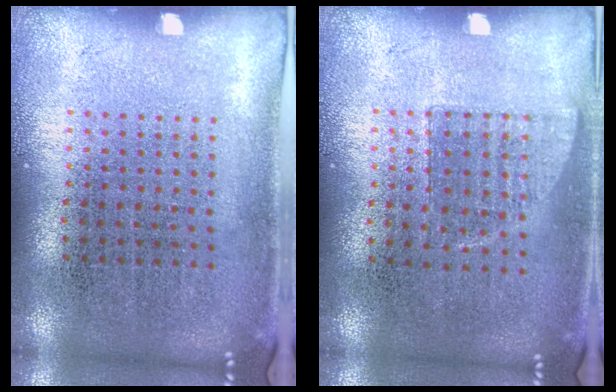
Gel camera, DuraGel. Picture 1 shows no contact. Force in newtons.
{"total": 0.7, "press": 0.6, "slide": 0.2}